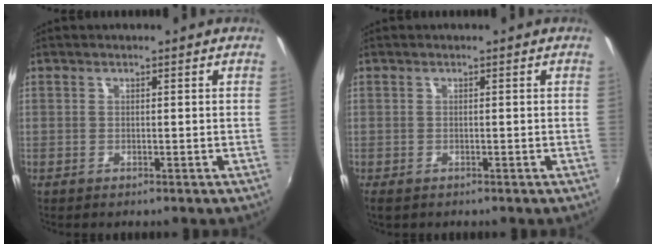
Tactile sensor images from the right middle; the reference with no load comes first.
{"total": 1.5, "force": [-1.0, 0.8, 0.8], "torque": [-0.017, -0.006, -0.015]}